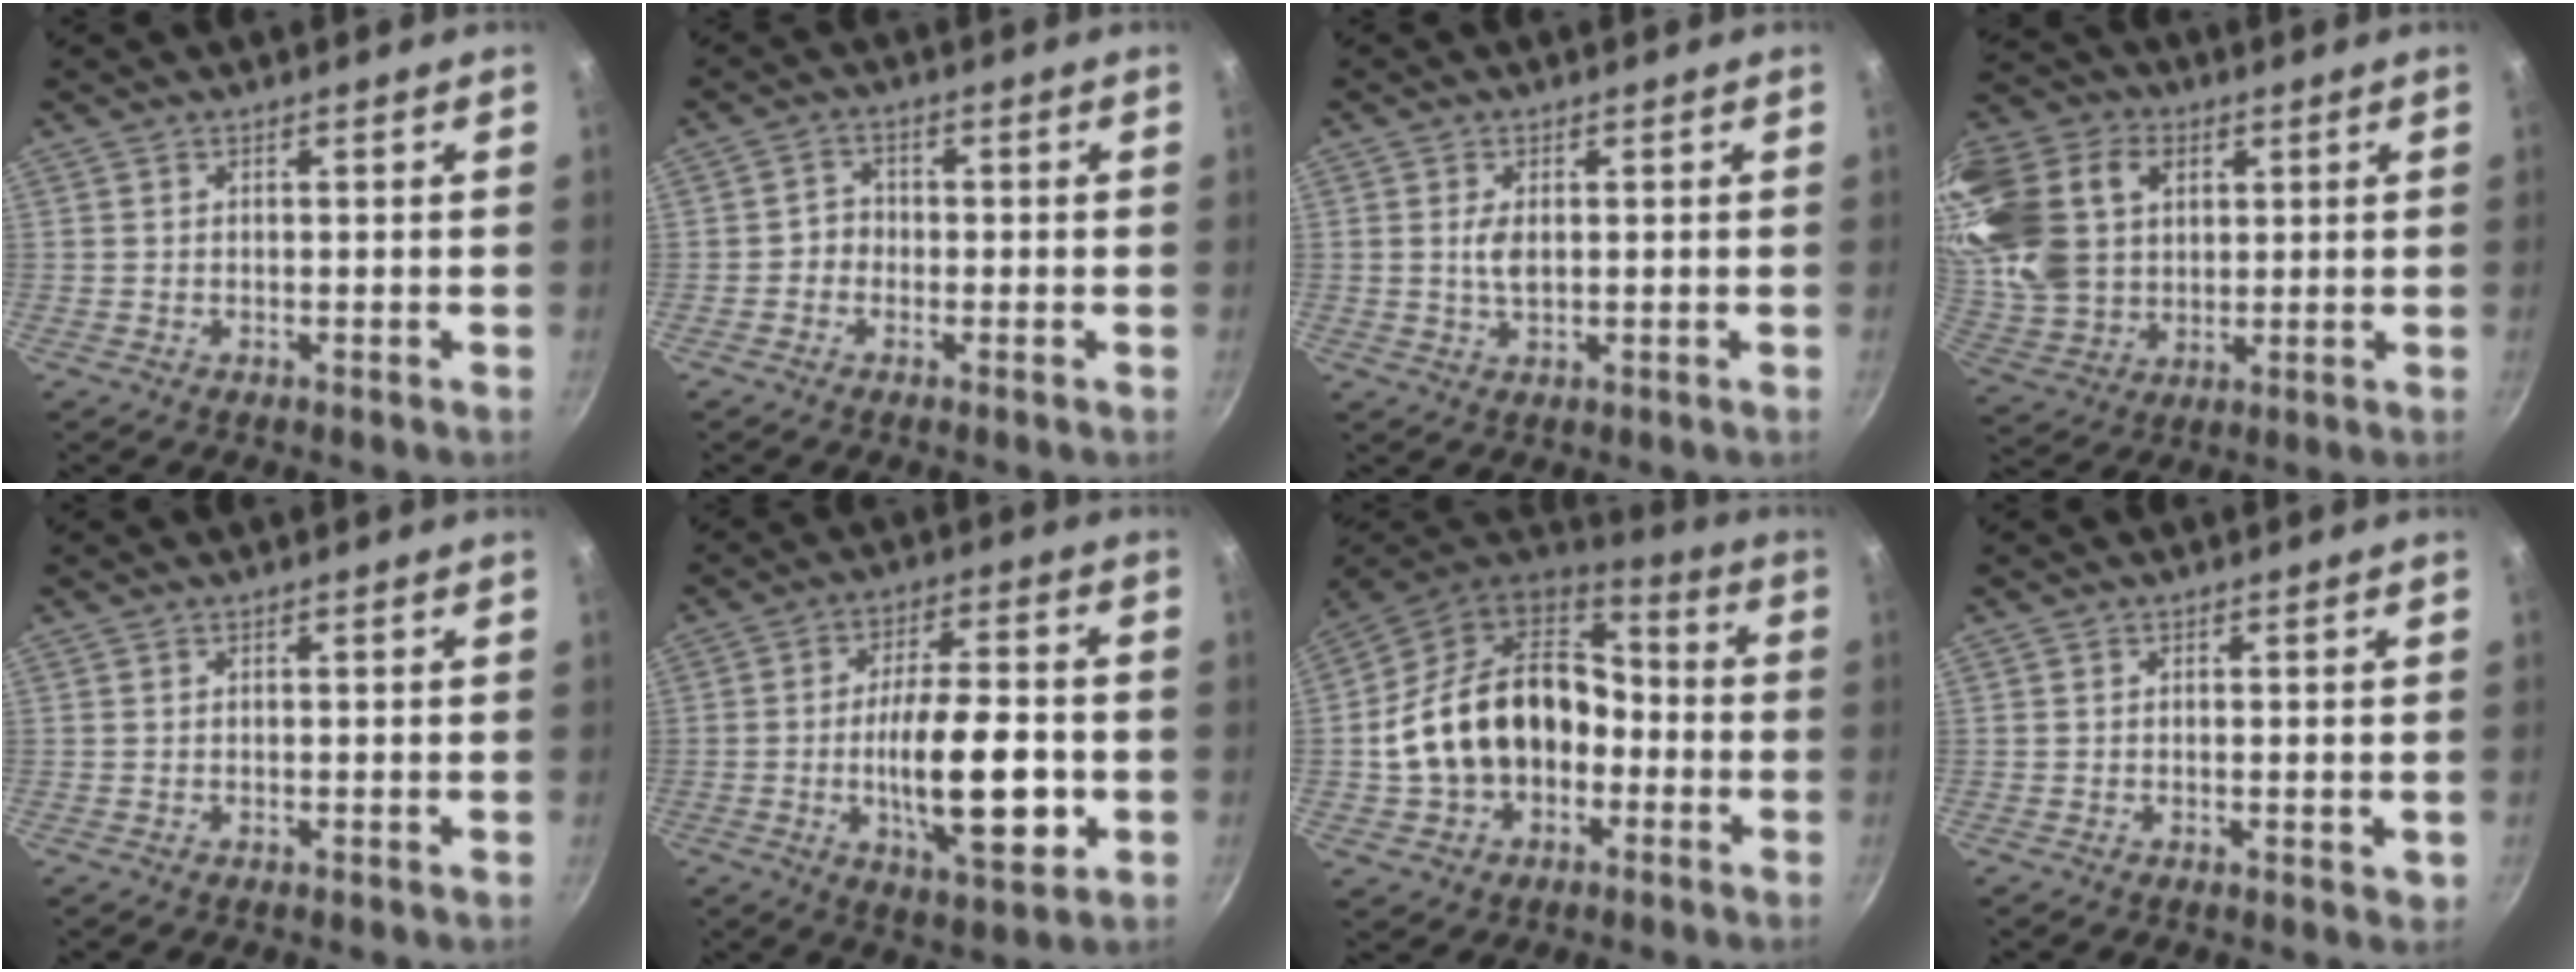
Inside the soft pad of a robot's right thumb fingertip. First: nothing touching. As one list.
[{"total": 2.8, "force": [-0.9, 2.4, 0.9], "torque": [0.005, 0.015, -0.022]}, {"total": 3.2, "force": [0.4, 1.7, 2.6], "torque": [-0.050, -0.004, 0.009]}, {"total": 24.9, "force": [7.0, 18.5, 15.2], "torque": [-0.315, 0.010, 0.137]}, {"total": 0.0}, {"total": 17.1, "force": [-3.2, 6.3, 15.6], "torque": [-0.236, 0.014, -0.049]}, {"total": 20.7, "force": [-3.1, 15.4, 13.4], "torque": [-0.215, 0.065, -0.050]}, {"total": 1.3, "force": [-0.1, 0.5, 1.2], "torque": [-0.016, 0.000, -0.003]}]